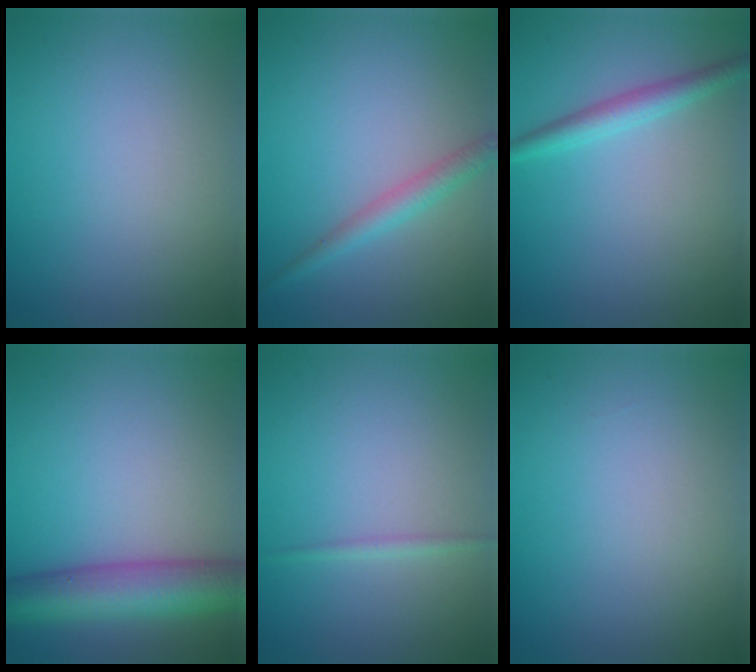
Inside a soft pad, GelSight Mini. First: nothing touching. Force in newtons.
{"total": 2.1, "press": 2.1, "slide": 0.1}
{"total": 2.4, "press": 2.4, "slide": 0.1}
{"total": 7.4, "press": 7.4, "slide": 0.3}
{"total": 0.7, "press": 0.7, "slide": 0.0}
{"total": 0.0}